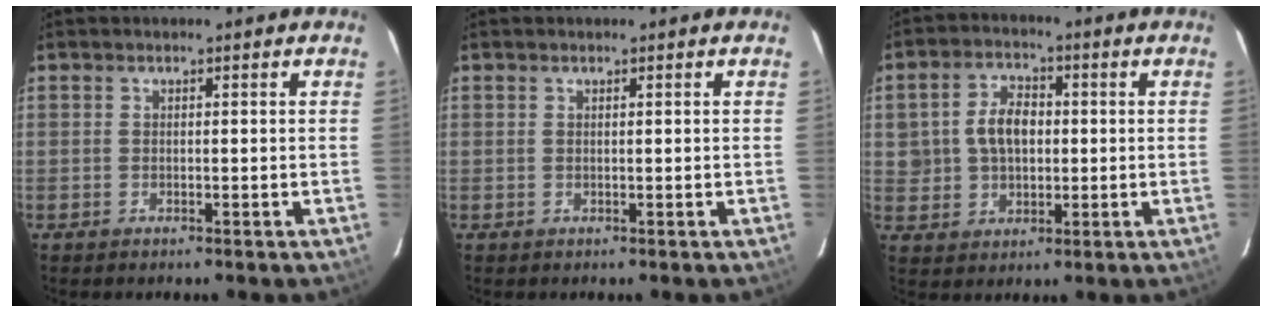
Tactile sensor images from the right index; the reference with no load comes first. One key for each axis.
{"total": 0.0}
{"total": 7.7, "fx": 0.7, "fy": 5.8, "fz": 4.9, "tx": -0.097, "ty": 0.020, "tz": 0.021}